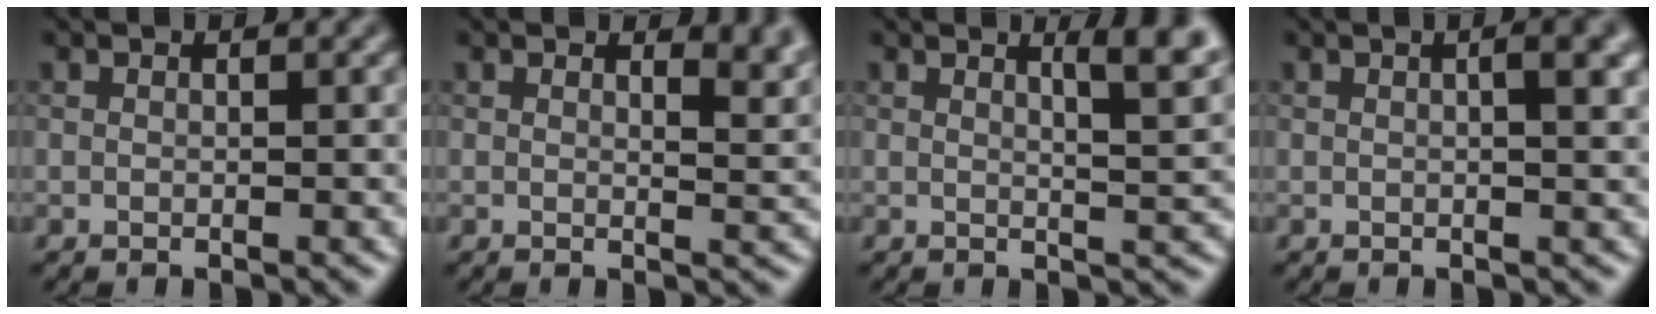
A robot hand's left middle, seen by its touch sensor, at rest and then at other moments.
{"total": 3.3, "force": [2.2, 1.3, 2.1], "torque": [-0.017, -0.004, 0.030]}
{"total": 4.5, "force": [2.4, 1.2, 3.6], "torque": [-0.036, 0.001, 0.030]}
{"total": 3.6, "force": [1.0, 1.2, 3.3], "torque": [-0.033, 0.008, 0.005]}